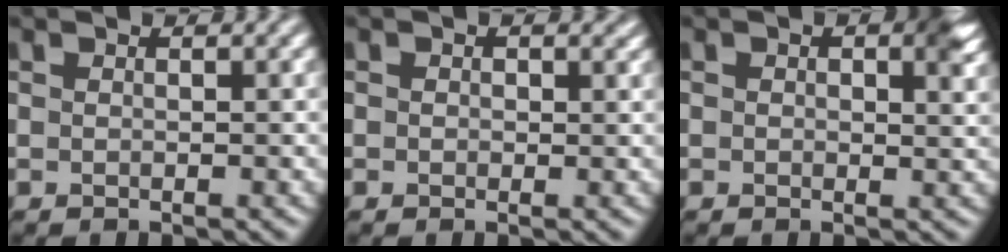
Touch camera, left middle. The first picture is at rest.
{"total": 0.6, "force": [0.2, 0.5, 0.1], "torque": [0.004, -0.002, 0.000]}
{"total": 3.2, "force": [1.2, 1.8, 2.3], "torque": [-0.021, 0.002, 0.012]}